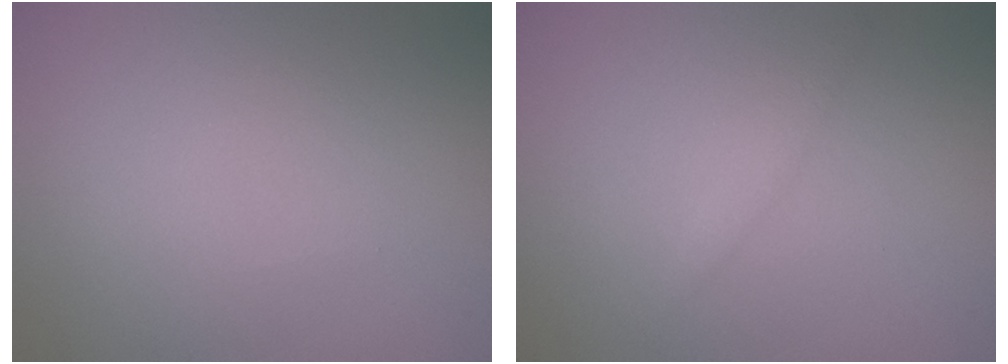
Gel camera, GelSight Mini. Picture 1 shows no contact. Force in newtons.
{"total": 1.0, "press": 0.9, "slide": 0.2}